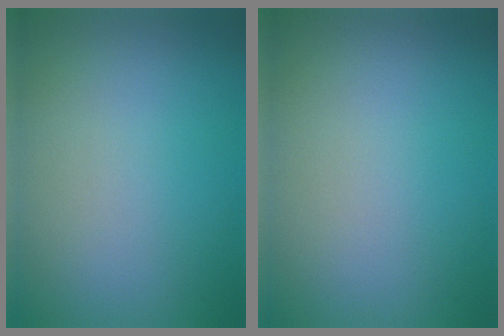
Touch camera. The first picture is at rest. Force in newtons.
{"total": 0.0}